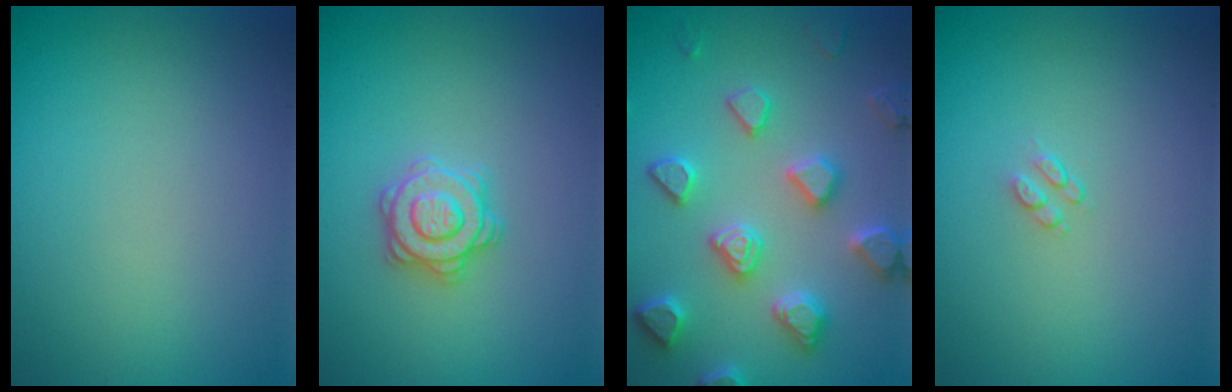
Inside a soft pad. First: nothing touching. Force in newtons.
{"total": 2.9, "press": 2.8, "slide": 0.6}
{"total": 5.0, "press": 4.8, "slide": 1.2}
{"total": 0.9, "press": 0.6, "slide": 0.7}